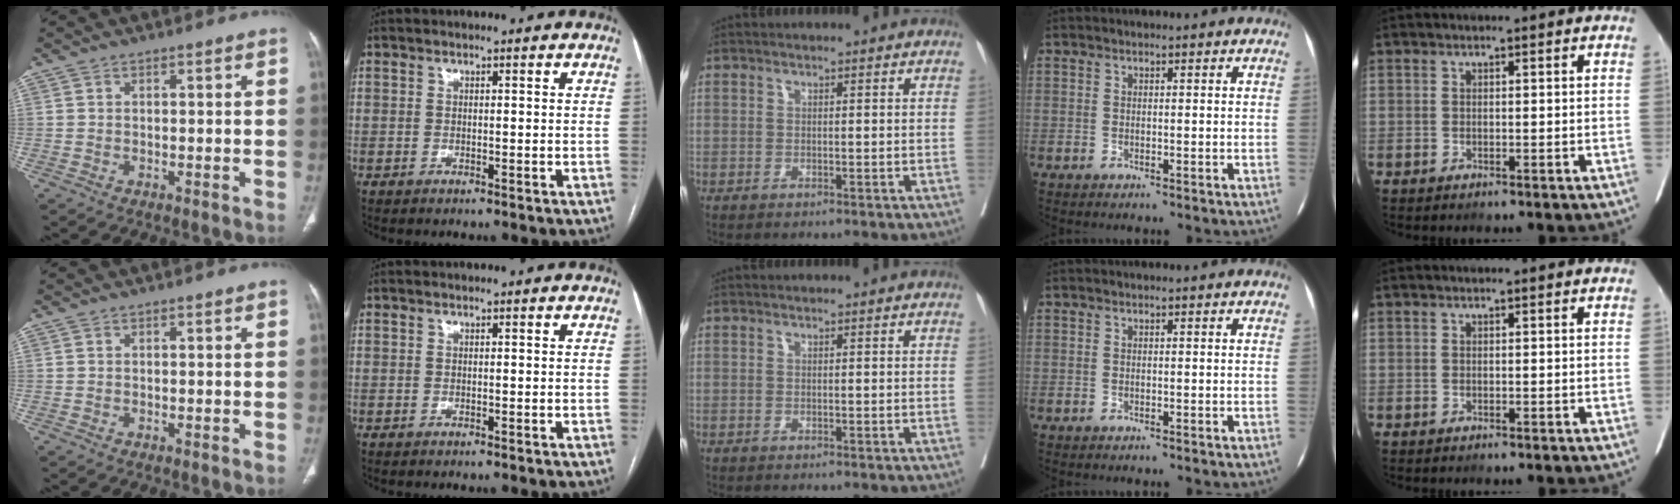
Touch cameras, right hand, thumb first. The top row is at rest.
{}